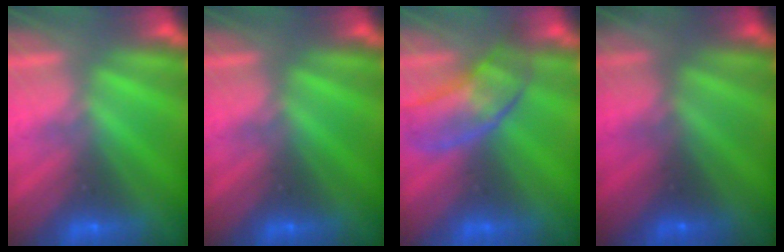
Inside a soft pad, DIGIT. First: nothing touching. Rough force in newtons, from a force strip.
{"total": 0.0}
{"total": 2.8}
{"total": 8.0}